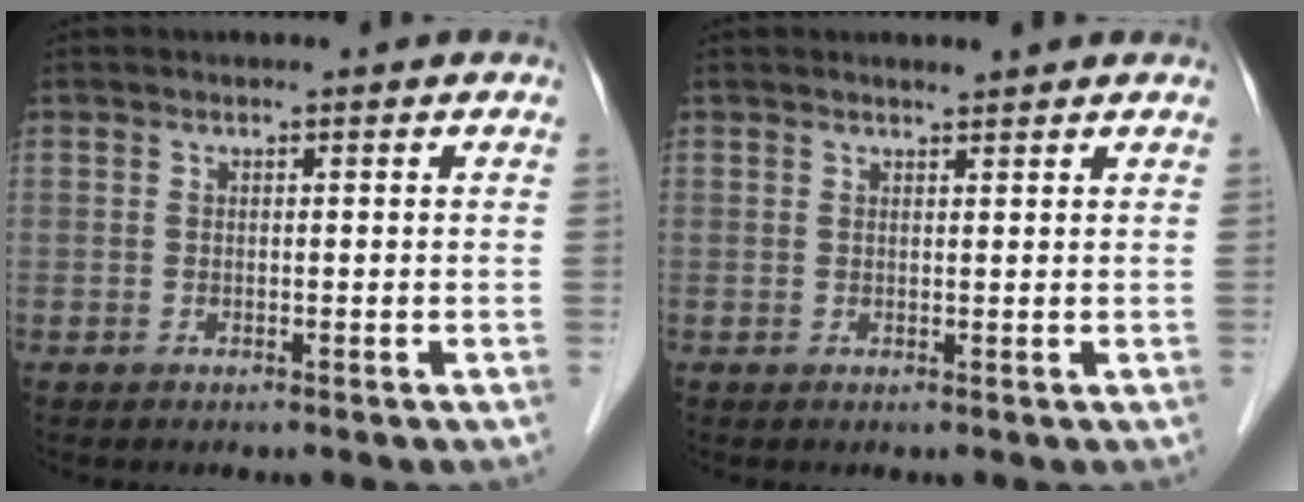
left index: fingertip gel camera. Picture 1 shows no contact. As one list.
[{"total": 1.6, "force": [1.5, 0.1, 0.6], "torque": [-0.013, 0.005, 0.025]}]